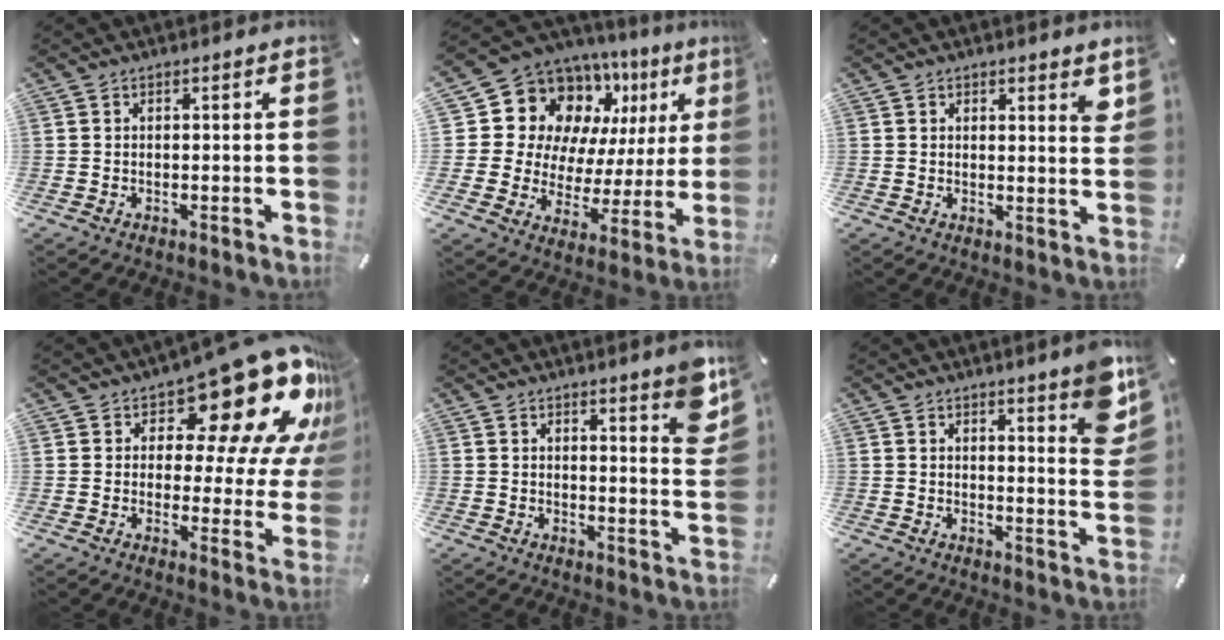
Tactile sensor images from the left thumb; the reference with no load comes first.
{"total": 16.1, "force": [8.6, 12.0, 6.4], "torque": [-0.104, -0.077, 0.164]}
{"total": 2.9, "force": [1.8, 1.4, 1.7], "torque": [-0.004, -0.010, 0.026]}
{"total": 21.0, "force": [13.5, 8.6, 13.7], "torque": [-0.177, -0.108, 0.216]}
{"total": 8.1, "force": [5.3, 1.8, 5.9], "torque": [-0.073, -0.040, 0.087]}
{"total": 9.5, "force": [5.9, 2.2, 7.2], "torque": [-0.089, -0.049, 0.098]}